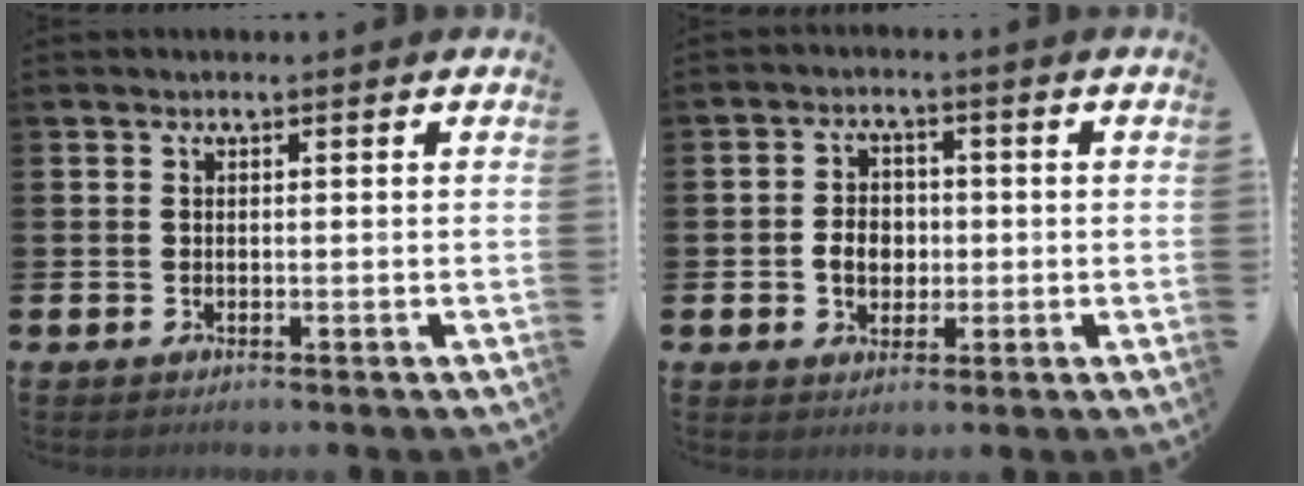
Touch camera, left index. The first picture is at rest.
{"total": 4.0, "force": [-0.4, 3.2, 2.4], "torque": [-0.029, 0.002, -0.017]}